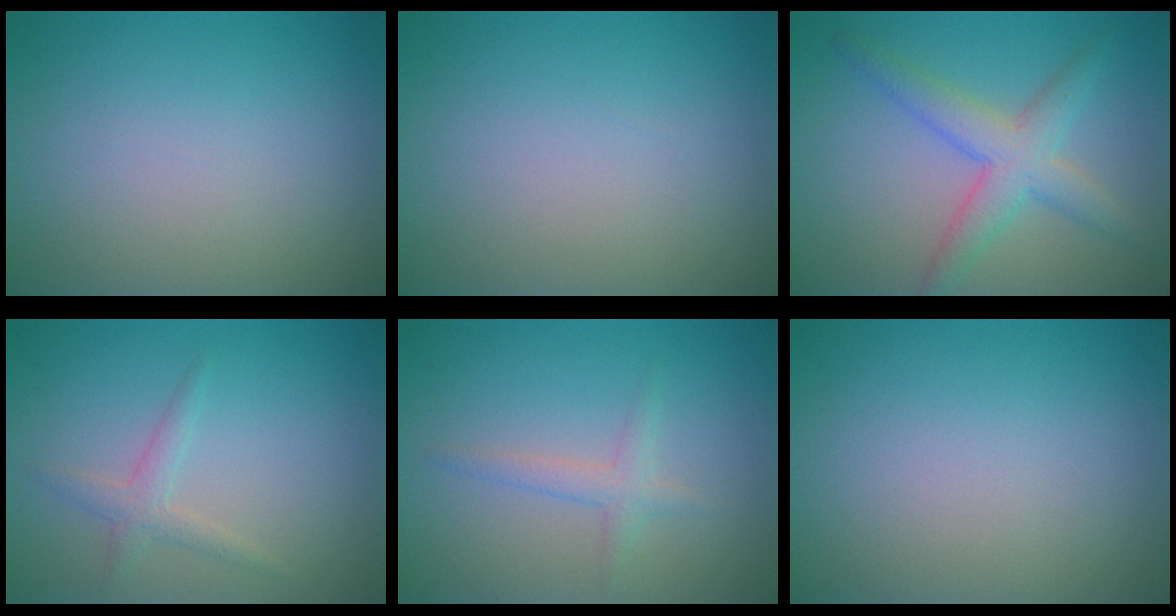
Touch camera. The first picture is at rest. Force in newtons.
{"total": 0.0}
{"total": 4.3, "press": 4.3, "slide": 0.1}
{"total": 1.6, "press": 1.6, "slide": 0.0}
{"total": 1.7, "press": 1.7, "slide": 0.1}
{"total": 0.0}